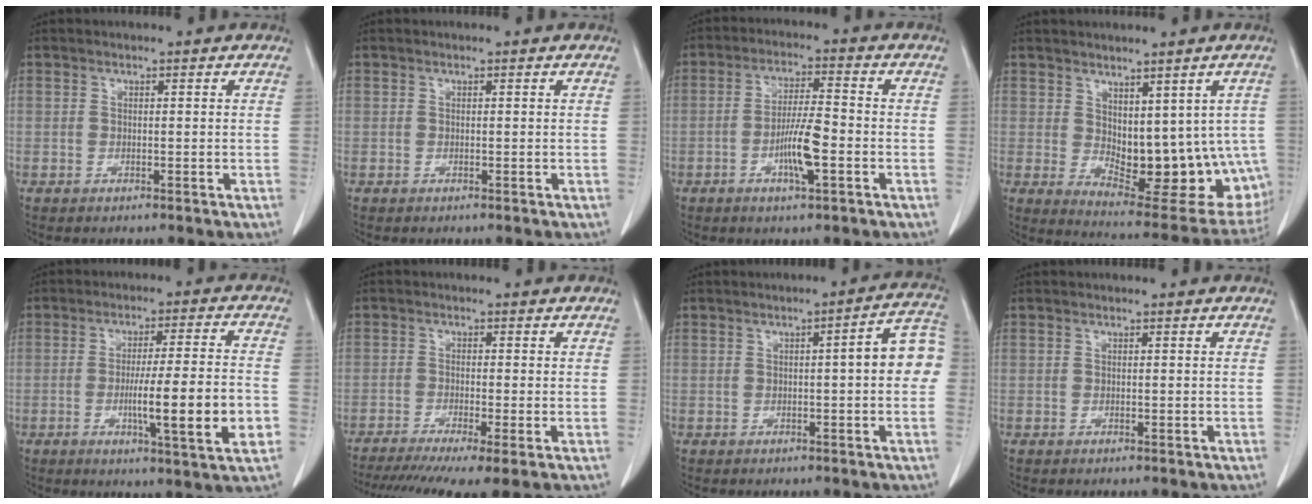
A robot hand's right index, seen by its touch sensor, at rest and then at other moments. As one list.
[{"total": 0.0}, {"total": 7.1, "force": [-2.3, 0.9, 6.6], "torque": [-0.128, 0.000, -0.041]}, {"total": 15.0, "force": [-0.1, 7.8, 12.8], "torque": [-0.148, -0.010, 0.019]}, {"total": 12.4, "force": [-3.0, -0.1, 12.1], "torque": [-0.187, -0.012, -0.050]}, {"total": 10.4, "force": [-7.1, 1.0, 7.5], "torque": [-0.123, -0.015, -0.115]}, {"total": 7.4, "force": [0.1, 1.0, 7.3], "torque": [-0.084, 0.023, -0.005]}, {"total": 0.0}]